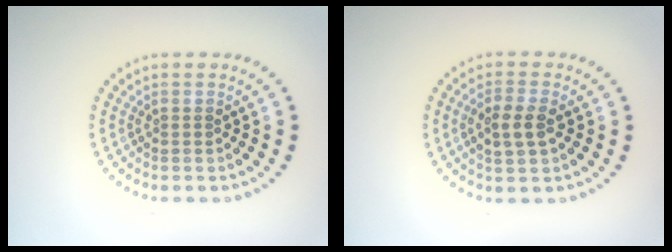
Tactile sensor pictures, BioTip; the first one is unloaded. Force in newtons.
{"total": 2.8, "press": 2.8, "slide": 0.6}